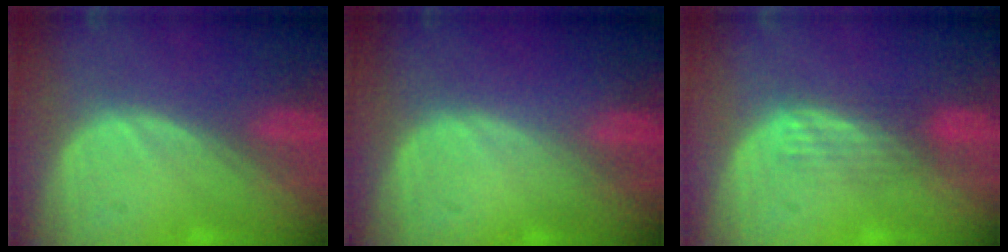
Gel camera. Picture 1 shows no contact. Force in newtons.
{"total": 0.0}
{"total": 2.9, "press": 2.9, "slide": 0.2}